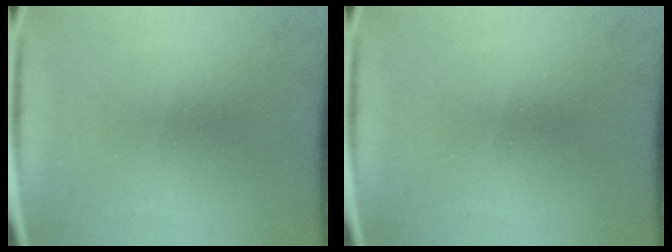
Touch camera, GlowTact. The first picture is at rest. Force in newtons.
{"total": 0.0}